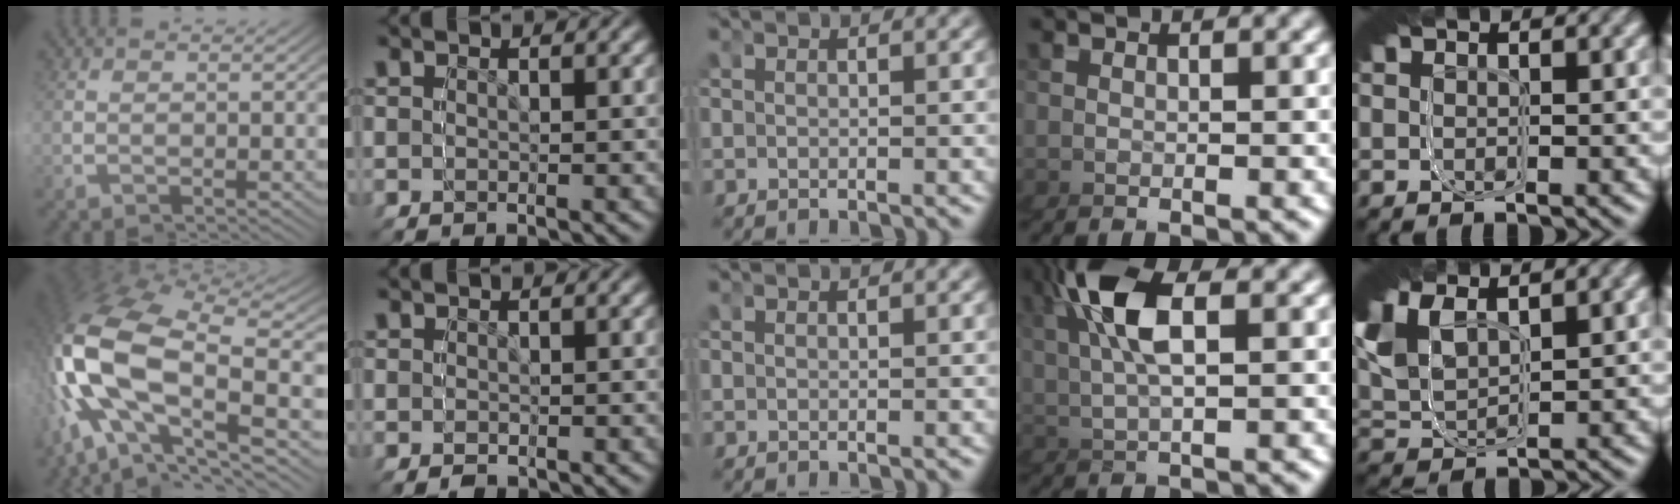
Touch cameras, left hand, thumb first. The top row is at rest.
{"thumb": {"total": 13.5, "force": [-0.2, 7.3, 11.4], "torque": [-0.243, 0.008, -0.015]}, "index": {"total": 1.1, "force": [0.3, 1.0, 0.3], "torque": [-0.002, -0.004, 0.008]}, "ring": {"total": 4.7, "force": [1.8, 1.1, 4.2], "torque": [-0.125, 0.009, 0.027]}, "little": {"total": 7.9, "force": [1.3, 5.9, 5.1], "torque": [-0.102, 0.002, 0.010]}}